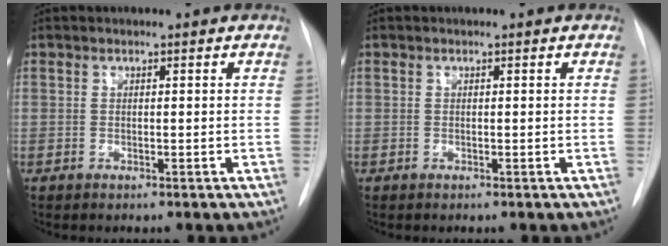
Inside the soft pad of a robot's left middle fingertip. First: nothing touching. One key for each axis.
{"total": 0.0}